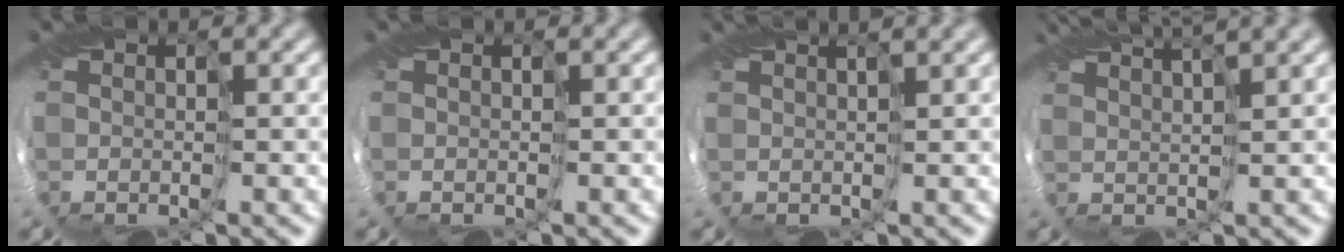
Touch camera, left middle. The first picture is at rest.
{"total": 0.0}
{"total": 2.0, "force": [1.6, 0.1, 1.3], "torque": [-0.025, 0.006, 0.020]}
{"total": 4.9, "force": [3.9, 0.6, 3.0], "torque": [-0.049, 0.019, 0.047]}